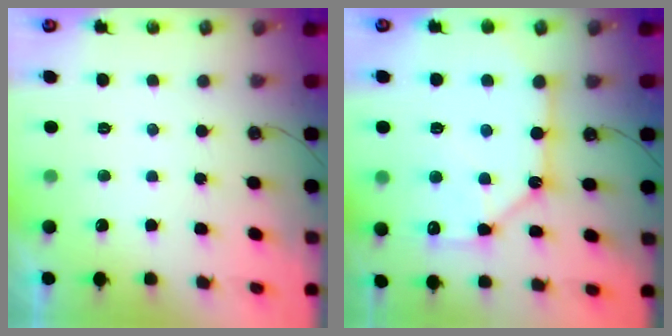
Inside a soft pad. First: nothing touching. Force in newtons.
{"total": 14.0, "press": 13.9, "slide": 1.6}